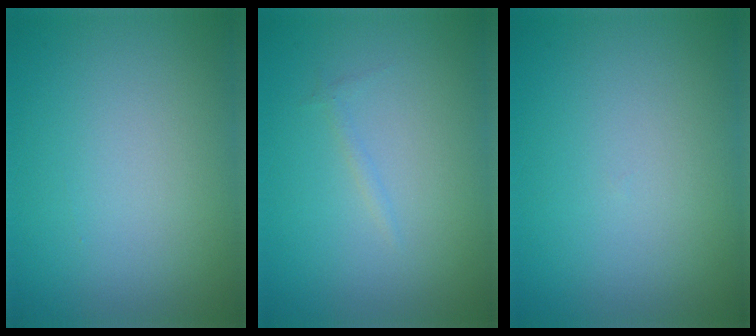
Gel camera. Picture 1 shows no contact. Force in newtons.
{"total": 0.5, "press": 0.5, "slide": 0.0}
{"total": 0.0}